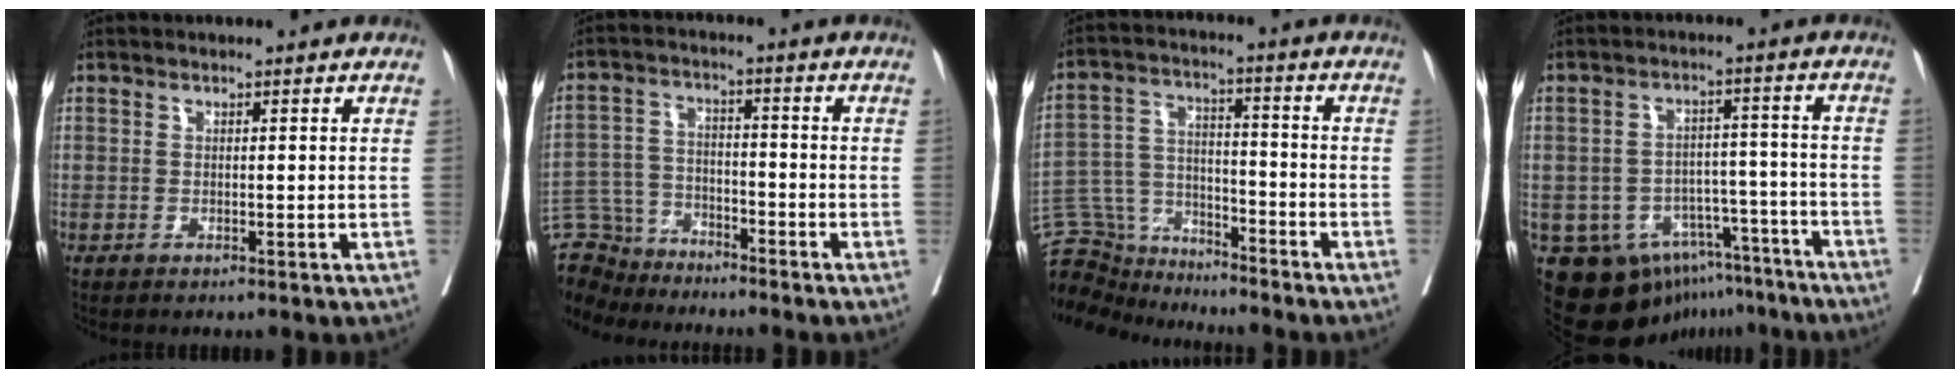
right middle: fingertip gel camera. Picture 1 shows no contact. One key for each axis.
{"total": 9.7, "fx": -9.0, "fy": 3.6, "fz": -0.1, "tx": -0.013, "ty": 0.024, "tz": -0.168}
{"total": 10.1, "fx": -9.7, "fy": 2.9, "fz": 0.1, "tx": -0.010, "ty": 0.046, "tz": -0.176}
{"total": 13.9, "fx": -9.7, "fy": 9.0, "fz": 4.2, "tx": -0.053, "ty": 0.051, "tz": -0.125}